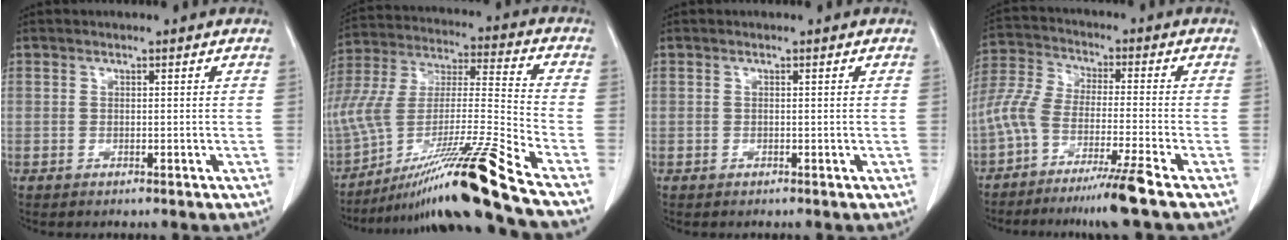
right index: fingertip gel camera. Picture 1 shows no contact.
{"total": 23.5, "force": [-16.9, -1.8, 16.2], "torque": [-0.305, -0.023, -0.306]}
{"total": 0.0}
{"total": 9.2, "force": [-5.7, 0.2, 7.1], "torque": [-0.157, -0.005, -0.116]}